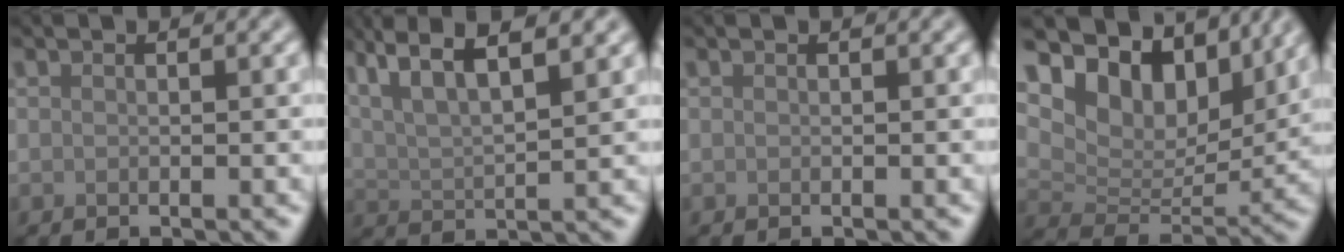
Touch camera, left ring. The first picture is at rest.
{"total": 8.0, "force": [5.0, 2.3, 5.9], "torque": [-0.102, 0.030, 0.063]}
{"total": 0.0}
{"total": 11.3, "force": [6.7, 6.4, 6.5], "torque": [-0.123, 0.006, 0.116]}